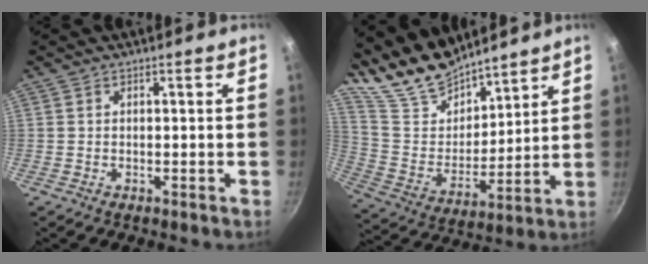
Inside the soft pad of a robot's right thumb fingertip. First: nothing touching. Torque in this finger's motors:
{"motor_torque": [-2.09, 2.27, -0.85, 1.29, 0.02]}